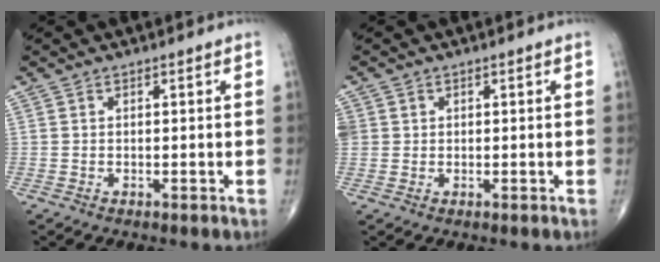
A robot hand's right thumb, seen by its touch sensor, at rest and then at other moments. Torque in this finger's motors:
{"motor_torque": [-0.06, -0.08, 0.26, 0.21, 0.00]}